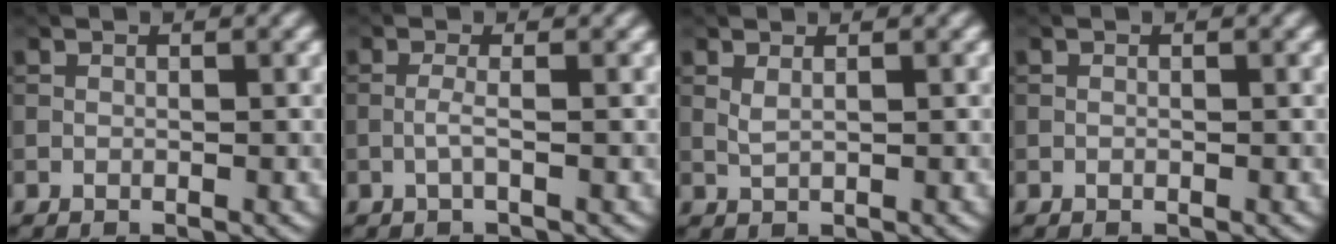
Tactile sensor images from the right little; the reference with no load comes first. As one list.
[{"total": 1.1, "force": [-0.5, 0.0, 1.0], "torque": [-0.024, 0.001, -0.014]}, {"total": 0.9, "force": [0.3, 0.2, 0.8], "torque": [-0.025, -0.001, 0.009]}, {"total": 0.0}]